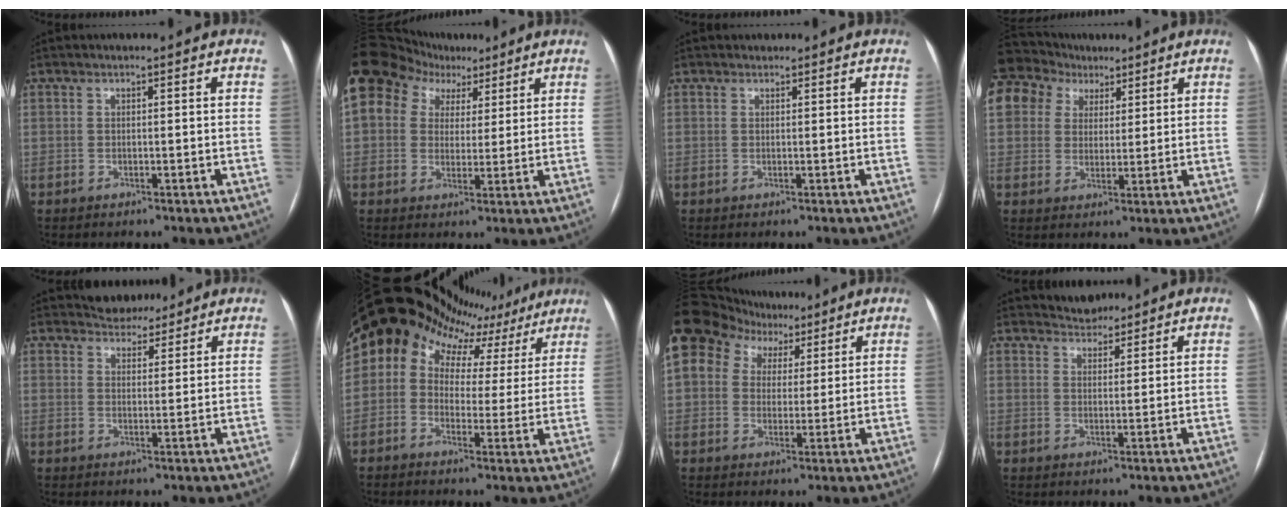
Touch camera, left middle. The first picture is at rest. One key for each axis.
{"total": 24.5, "fx": 12.5, "fy": 18.3, "fz": 10.5, "tx": -0.309, "ty": 0.110, "tz": 0.232}
{"total": 0.6, "fx": 0.5, "fy": 0.3, "fz": -0.1, "tx": -0.001, "ty": 0.001, "tz": 0.007}
{"total": 18.5, "fx": 10.0, "fy": 13.8, "fz": 7.3, "tx": -0.228, "ty": 0.090, "tz": 0.190}
{"total": 4.3, "fx": 4.0, "fy": 1.7, "fz": 0.1, "tx": -0.001, "ty": 0.005, "tz": 0.059}
{"total": 19.3, "fx": 13.0, "fy": 12.3, "fz": 7.2, "tx": -0.124, "ty": 0.091, "tz": 0.154}
{"total": 25.7, "fx": 13.3, "fy": 19.1, "fz": 10.9, "tx": -0.330, "ty": 0.110, "tz": 0.250}
{"total": 3.2, "fx": 3.0, "fy": 1.0, "fz": -0.2, "tx": 0.001, "ty": 0.009, "tz": 0.051}